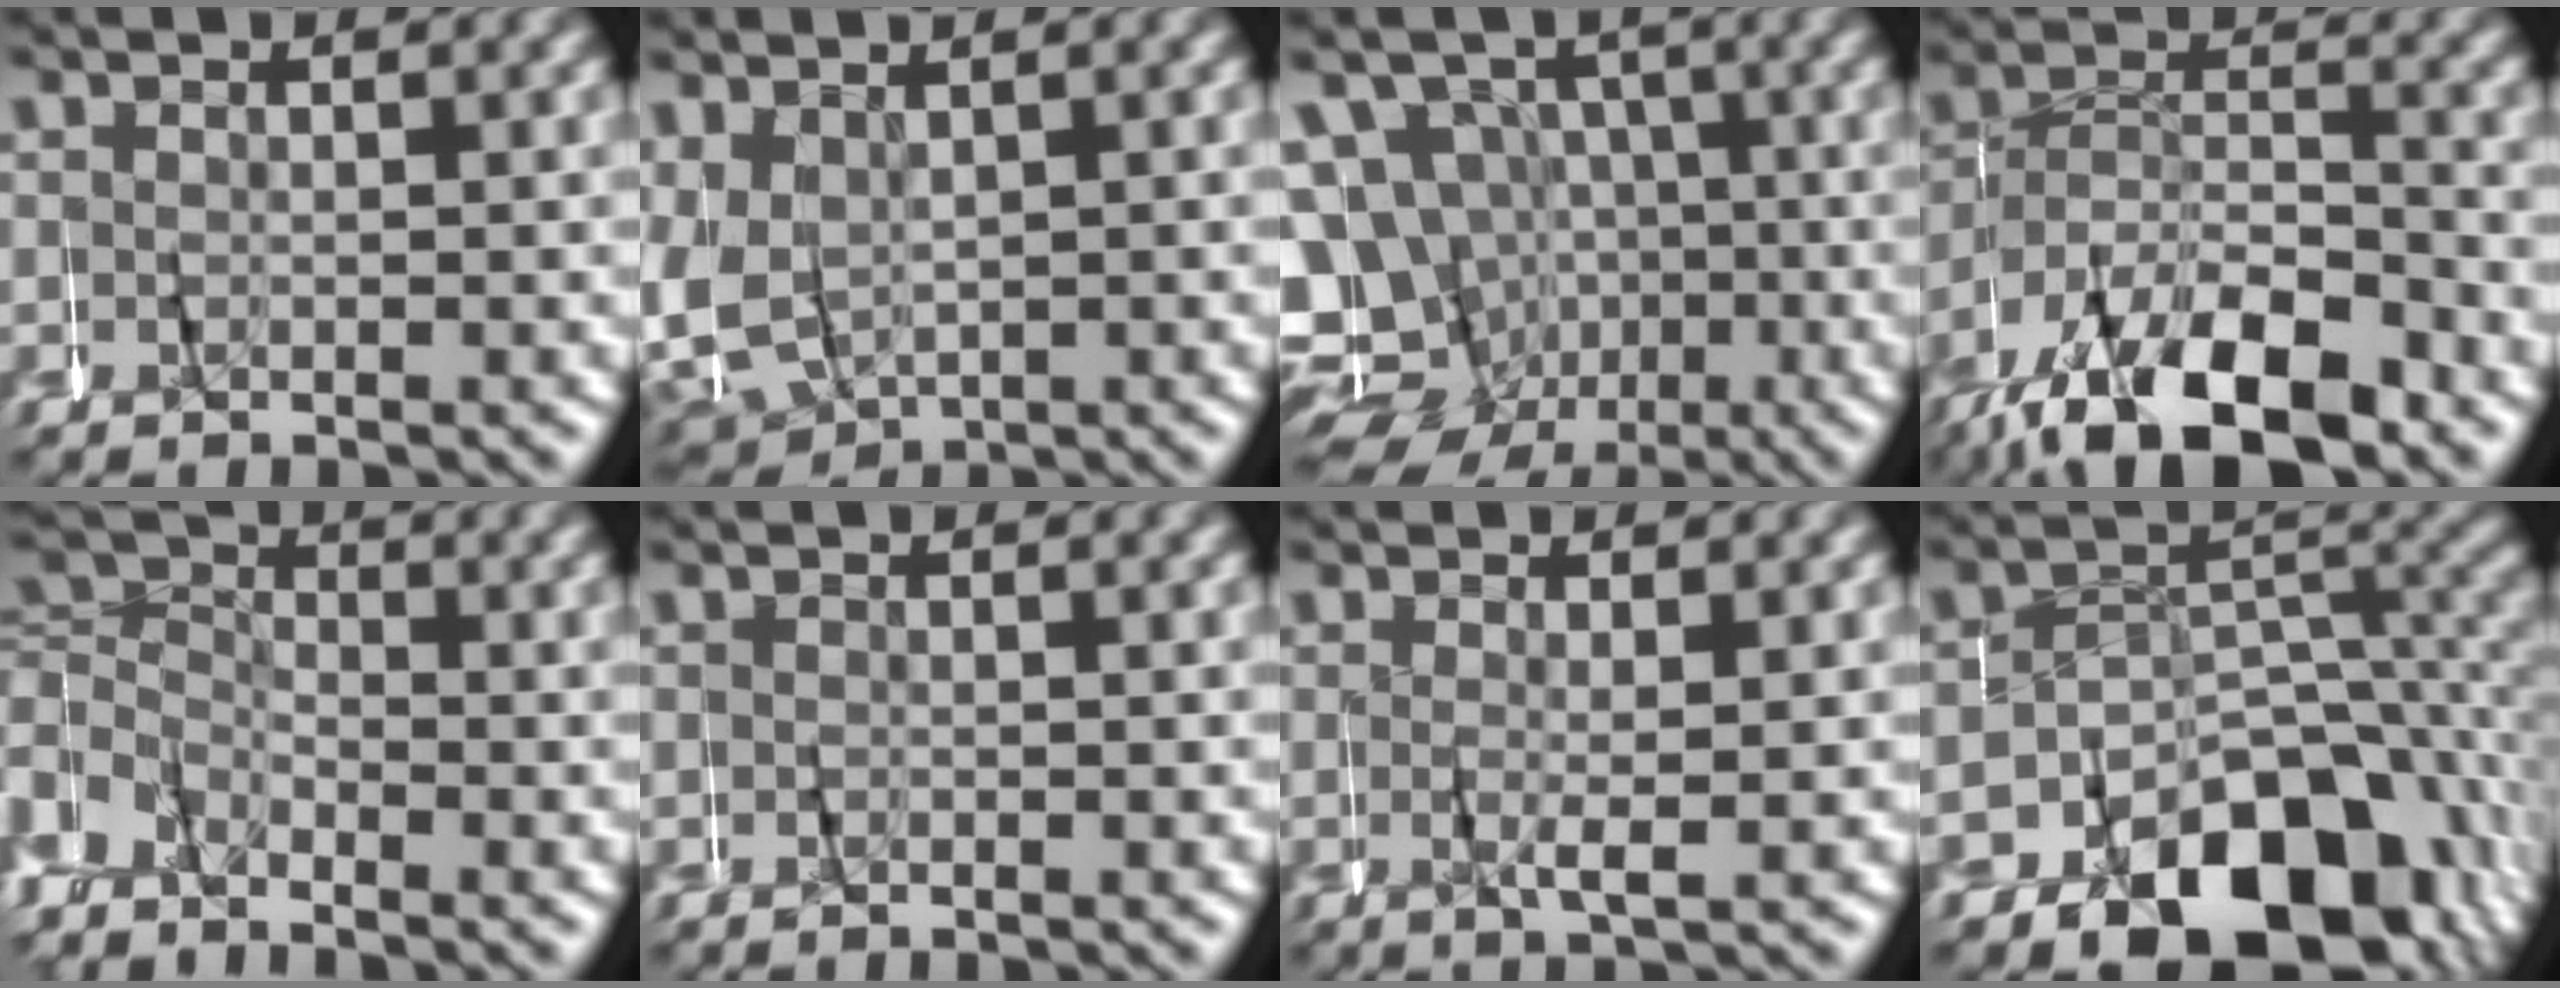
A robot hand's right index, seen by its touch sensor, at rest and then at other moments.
{"total": 9.4, "force": [-1.1, 8.7, 3.3], "torque": [-0.122, -0.039, -0.004]}
{"total": 13.4, "force": [-2.9, 12.1, 4.7], "torque": [-0.115, -0.048, -0.051]}
{"total": 11.3, "force": [-7.7, 5.5, 6.3], "torque": [-0.107, -0.024, -0.116]}
{"total": 5.6, "force": [-1.2, 4.8, 2.6], "torque": [-0.066, -0.006, -0.027]}
{"total": 1.0, "force": [-0.2, 0.8, 0.6], "torque": [-0.015, -0.003, -0.004]}
{"total": 1.6, "force": [-0.4, -0.4, 1.5], "torque": [-0.030, -0.003, -0.004]}
{"total": 9.6, "force": [-6.9, 4.7, 4.8], "torque": [-0.045, -0.004, -0.105]}